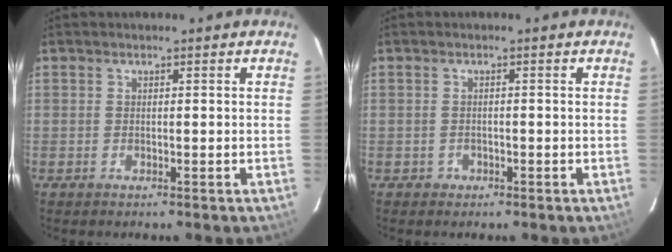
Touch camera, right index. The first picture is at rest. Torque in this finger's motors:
{"motor_torque": [-0.02, -0.01, 0.00, -0.04]}